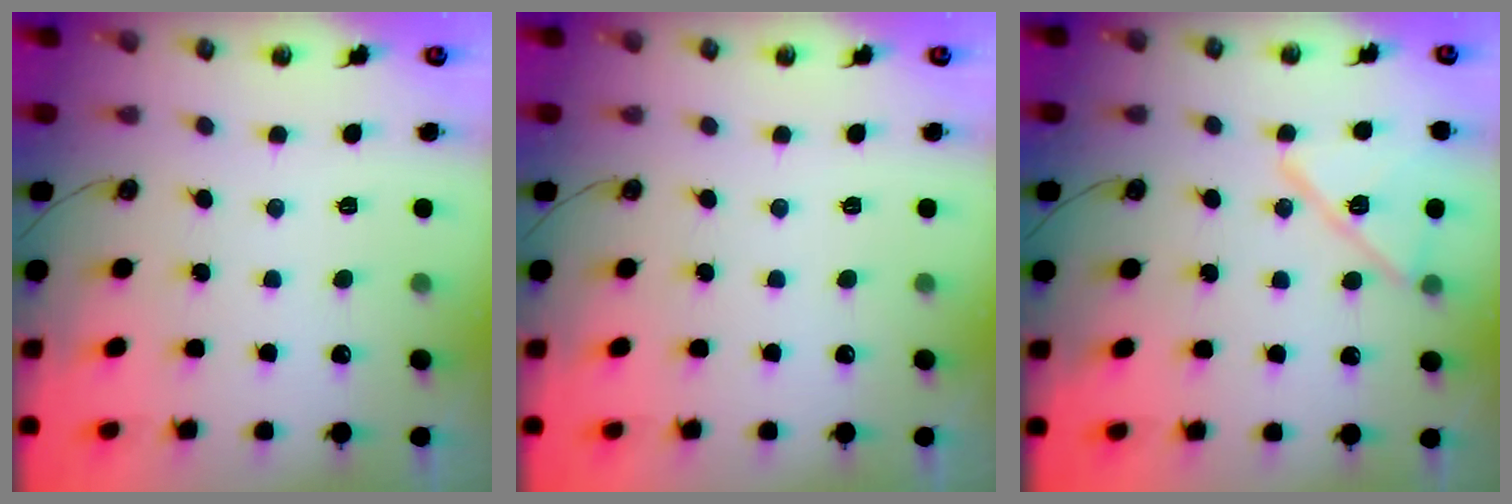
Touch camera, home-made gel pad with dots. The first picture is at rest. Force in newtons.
{"total": 0.0}
{"total": 13.4, "press": 13.4, "slide": 0.3}